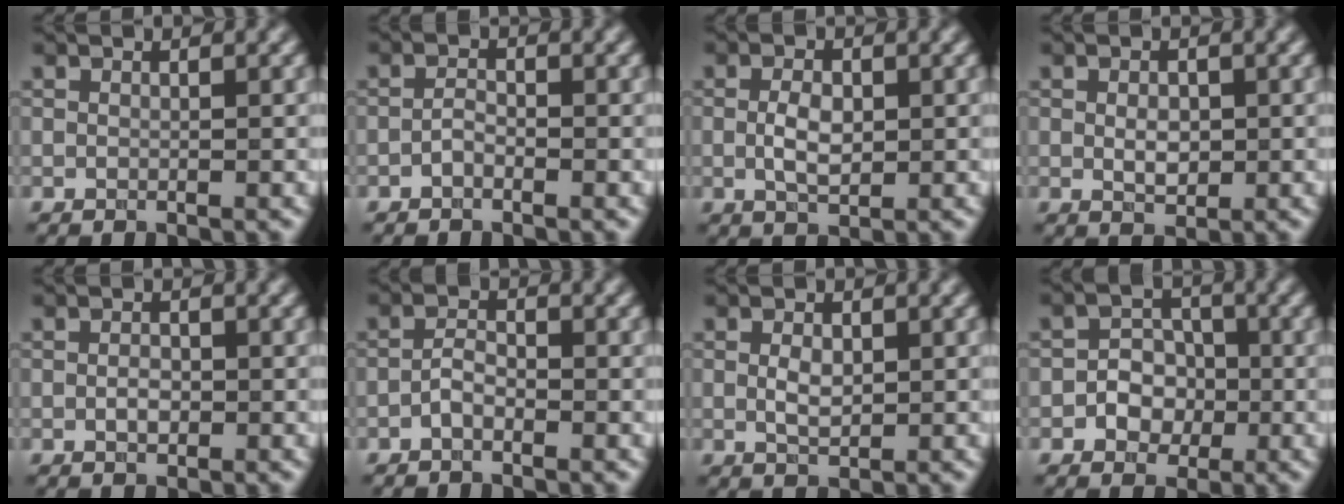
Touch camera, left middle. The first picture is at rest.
{"total": 1.1, "force": [-0.6, 0.5, 0.7], "torque": [-0.016, 0.002, -0.015]}
{"total": 2.8, "force": [0.0, 1.6, 2.3], "torque": [-0.049, -0.001, 0.000]}
{"total": 1.9, "force": [0.0, 1.2, 1.5], "torque": [-0.026, -0.002, 0.001]}
{"total": 1.3, "force": [-0.2, 0.8, 1.0], "torque": [-0.018, 0.000, -0.005]}
{"total": 1.6, "force": [-0.8, 0.8, 1.1], "torque": [-0.023, 0.004, -0.021]}
{"total": 1.9, "force": [0.1, 1.2, 1.5], "torque": [-0.033, -0.001, 0.004]}
{"total": 3.0, "force": [-0.9, 2.5, 1.4], "torque": [-0.002, 0.003, -0.024]}